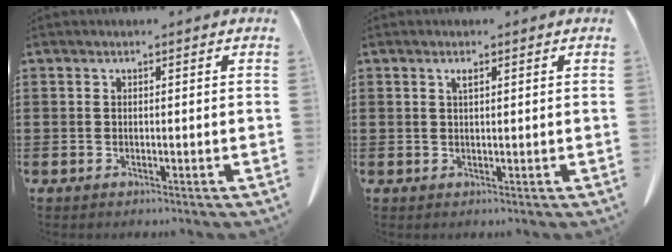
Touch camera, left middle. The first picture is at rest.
{"total": 1.1, "force": [0.6, 0.2, 0.9], "torque": [-0.020, 0.001, 0.010]}